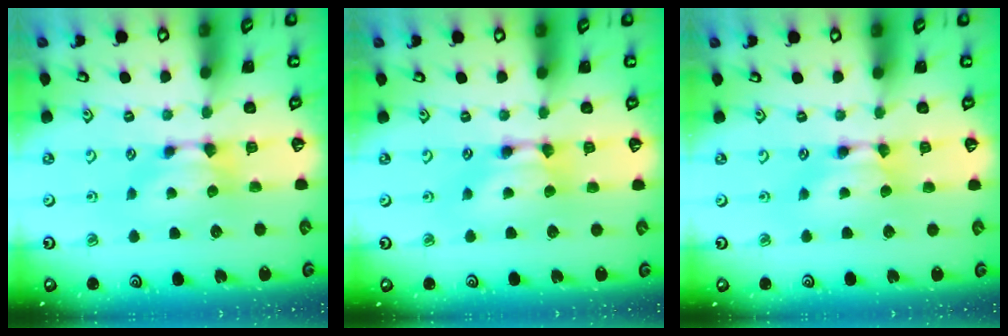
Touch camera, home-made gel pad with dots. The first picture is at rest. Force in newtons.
{"total": 1.9, "press": 1.9, "slide": 0.1}
{"total": 1.5, "press": 1.5, "slide": 0.2}